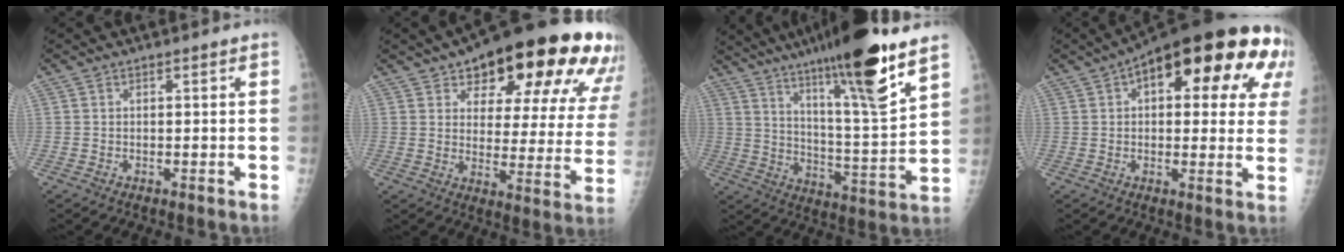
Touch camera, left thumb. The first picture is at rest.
{"total": 26.6, "force": [15.8, 10.5, 18.7], "torque": [-0.221, -0.034, 0.206]}
{"total": 21.4, "force": [14.1, 1.8, 16.0], "torque": [-0.240, -0.061, 0.230]}
{"total": 25.3, "force": [10.0, 10.9, 20.5], "torque": [-0.254, 0.025, 0.125]}